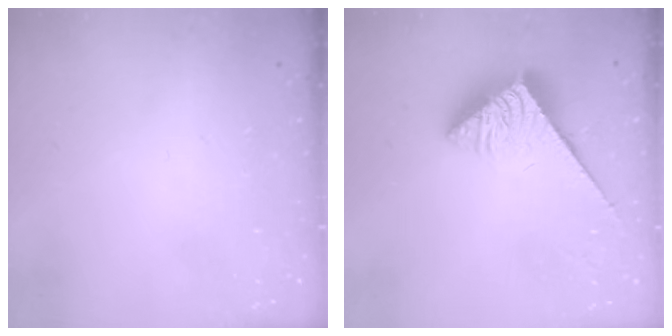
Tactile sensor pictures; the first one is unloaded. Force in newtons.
{"total": 3.8, "press": 3.8, "slide": 0.6}